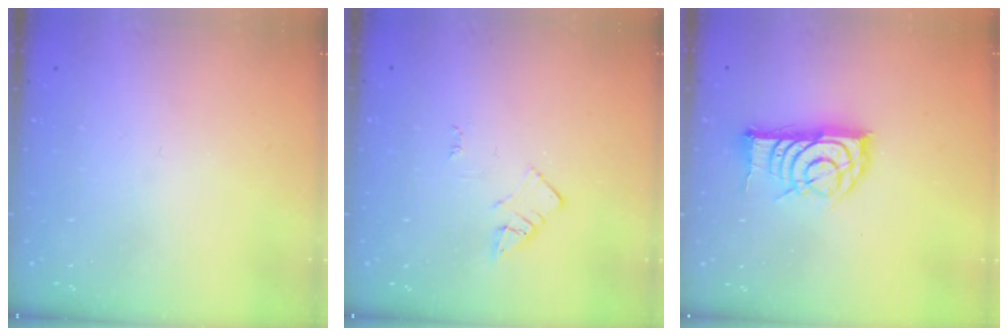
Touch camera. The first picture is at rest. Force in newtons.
{"total": 2.1, "press": 2.1, "slide": 0.3}
{"total": 13.9, "press": 13.9, "slide": 0.6}